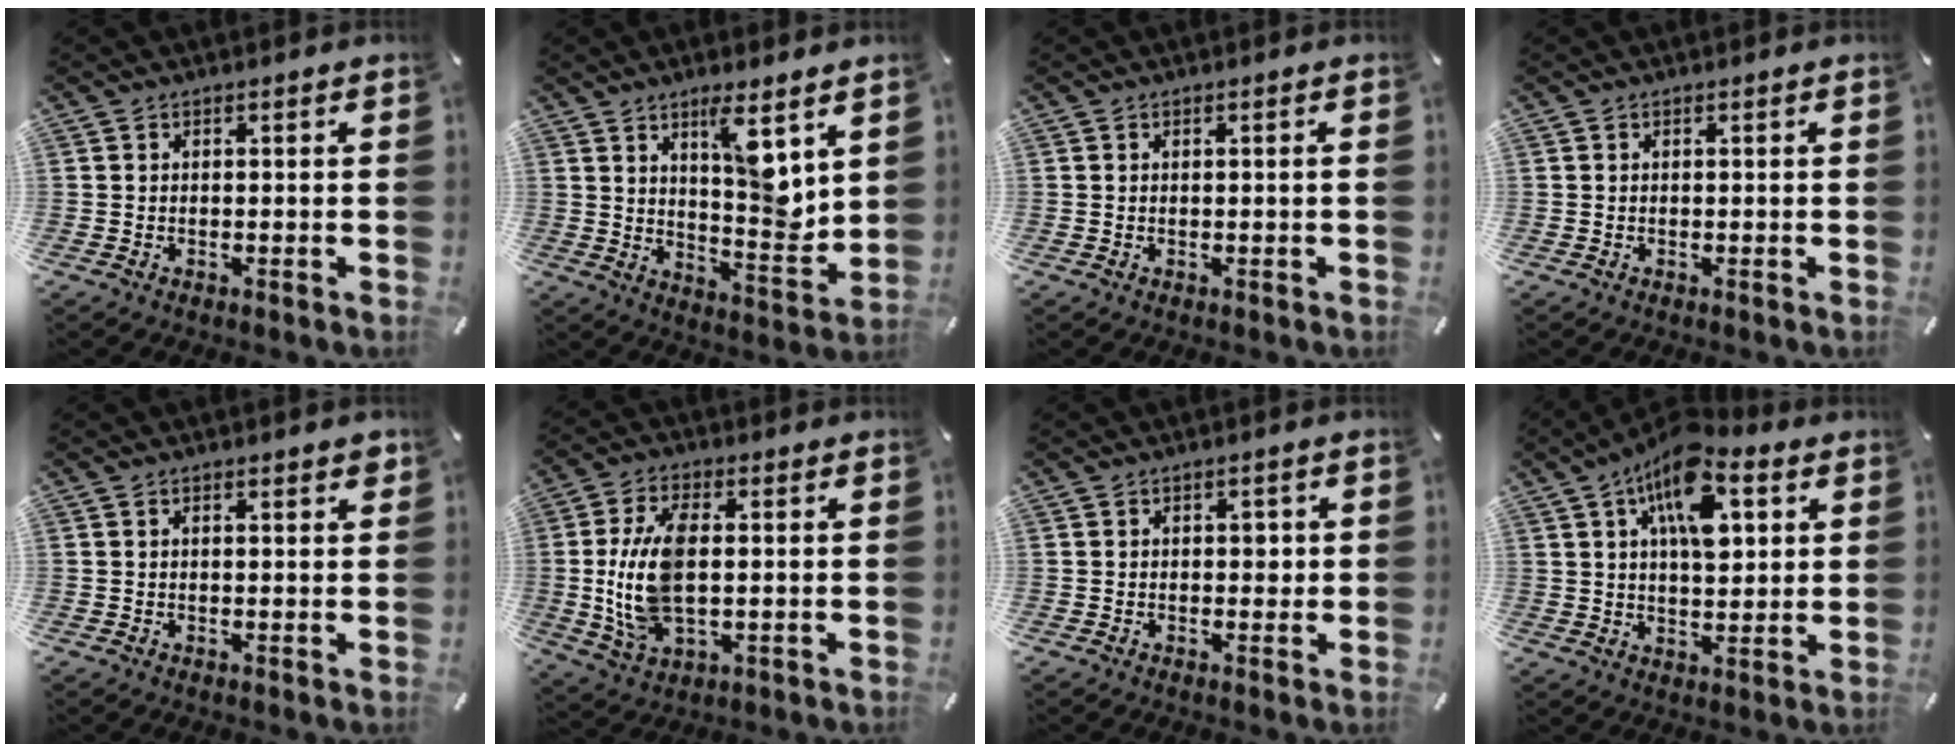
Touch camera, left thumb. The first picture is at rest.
{"total": 10.8, "force": [6.1, 3.0, 8.4], "torque": [-0.107, -0.056, 0.098]}
{"total": 0.7, "force": [0.0, 0.0, 0.7], "torque": [-0.011, -0.002, 0.000]}
{"total": 0.0}
{"total": 1.3, "force": [0.7, 0.4, 1.0], "torque": [-0.012, -0.002, 0.011]}
{"total": 12.9, "force": [0.5, 6.7, 11.1], "torque": [-0.255, -0.012, 0.007]}
{"total": 2.2, "force": [0.2, 1.5, 1.6], "torque": [-0.016, 0.000, -0.003]}
{"total": 14.9, "force": [6.7, 7.8, 10.8], "torque": [-0.168, -0.015, 0.115]}